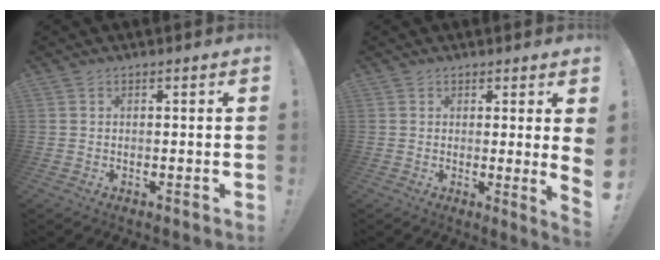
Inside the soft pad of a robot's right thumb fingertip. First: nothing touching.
{"total": 3.9, "force": [1.0, -0.8, 3.7], "torque": [-0.047, -0.022, 0.014]}